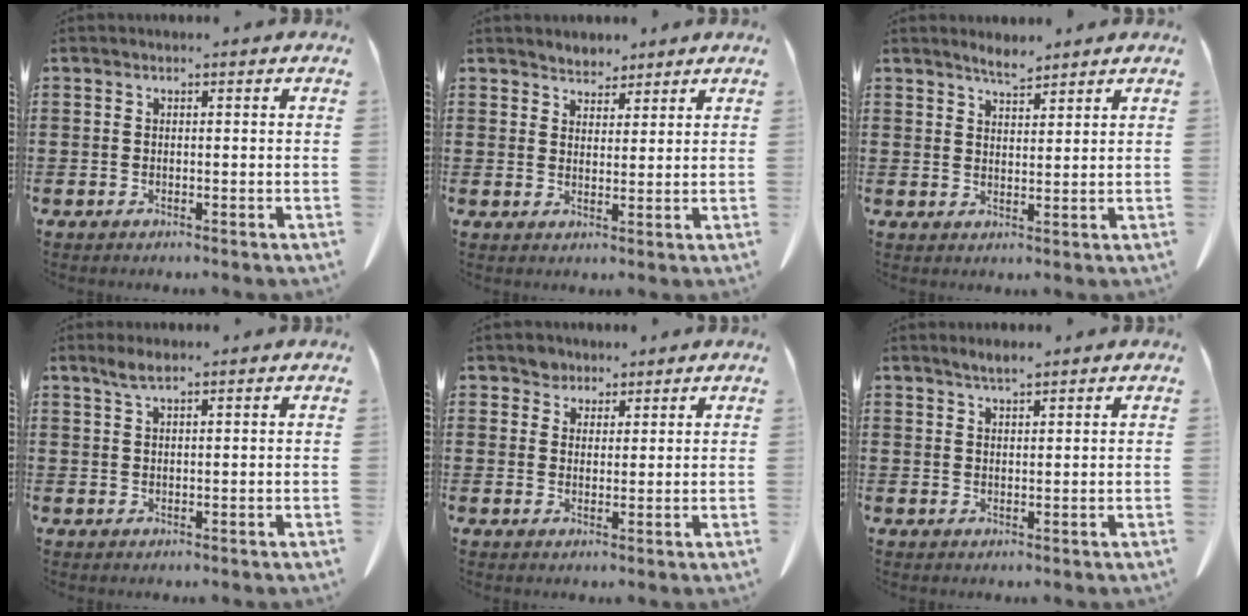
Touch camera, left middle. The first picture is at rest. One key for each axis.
{"total": 3.3, "fx": 3.1, "fy": 1.1, "fz": -0.2, "tx": -0.009, "ty": -0.005, "tz": 0.060}
{"total": 3.2, "fx": 3.1, "fy": 0.4, "fz": 0.9, "tx": -0.024, "ty": -0.008, "tz": 0.058}
{"total": 2.4, "fx": 1.6, "fy": 0.4, "fz": 1.7, "tx": -0.038, "ty": 0.000, "tz": 0.031}
{"total": 2.9, "fx": 2.4, "fy": 1.6, "fz": 0.1, "tx": -0.014, "ty": 0.003, "tz": 0.048}
{"total": 1.9, "fx": 1.6, "fy": 0.1, "fz": 1.0, "tx": -0.021, "ty": -0.001, "tz": 0.031}